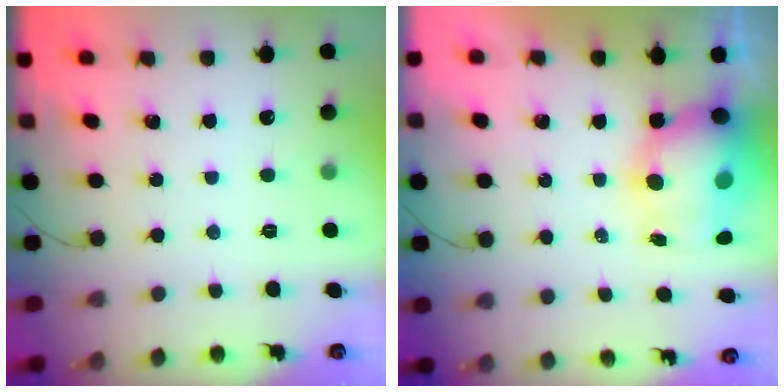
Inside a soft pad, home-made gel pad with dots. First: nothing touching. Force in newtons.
{"total": 10.6, "press": 10.2, "slide": 2.6}